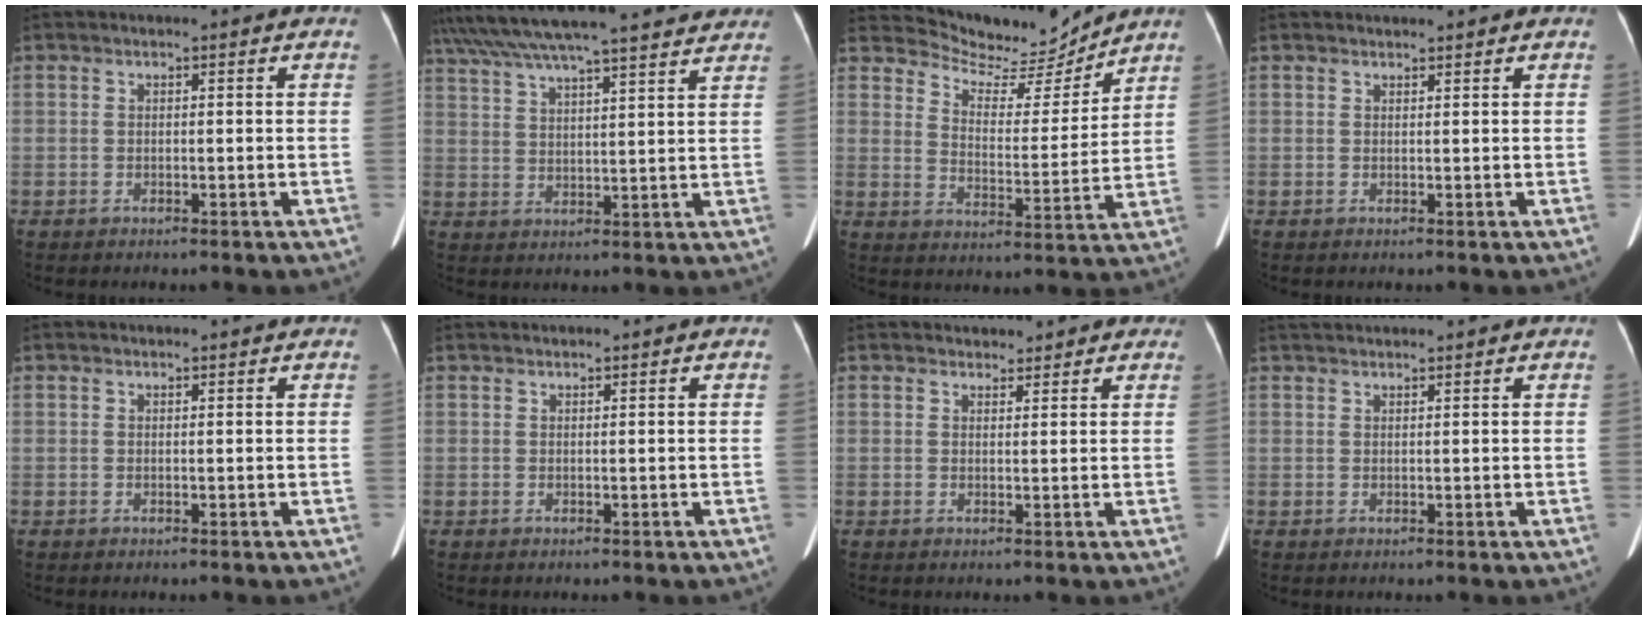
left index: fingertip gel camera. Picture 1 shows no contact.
{"total": 26.0, "force": [23.5, 2.7, 11.0], "torque": [-0.192, 0.010, 0.321]}
{"total": 9.6, "force": [9.5, 1.3, 0.2], "torque": [-0.010, -0.020, 0.154]}
{"total": 2.0, "force": [1.9, 0.3, 0.5], "torque": [-0.008, 0.006, 0.025]}
{"total": 2.0, "force": [1.9, 0.2, 0.6], "torque": [-0.010, 0.006, 0.019]}
{"total": 1.8, "force": [1.6, 0.4, 0.5], "torque": [-0.006, 0.021, 0.023]}
{"total": 5.3, "force": [4.8, 2.1, 0.7], "torque": [0.013, 0.005, 0.048]}
{"total": 5.6, "force": [5.2, 0.3, 2.1], "torque": [-0.027, 0.028, 0.075]}